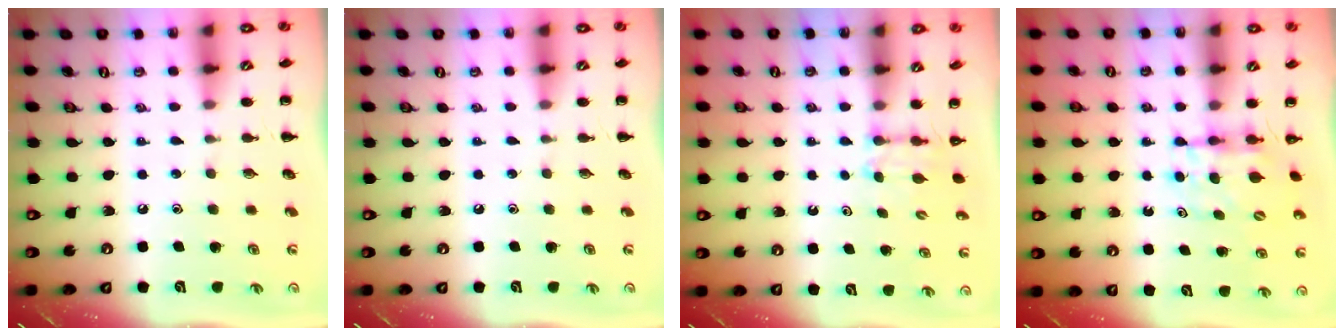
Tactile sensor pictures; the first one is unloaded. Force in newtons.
{"total": 0.0}
{"total": 2.6, "press": 2.4, "slide": 1.0}
{"total": 5.4, "press": 5.3, "slide": 0.6}